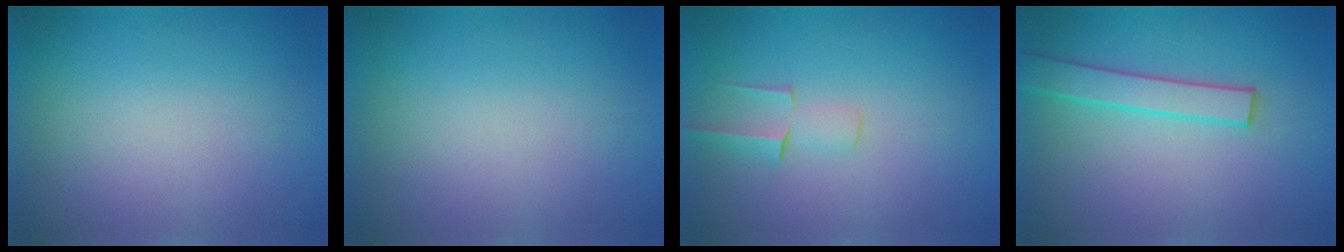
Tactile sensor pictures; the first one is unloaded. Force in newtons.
{"total": 1.2}
{"total": 2.1}
{"total": 3.6}